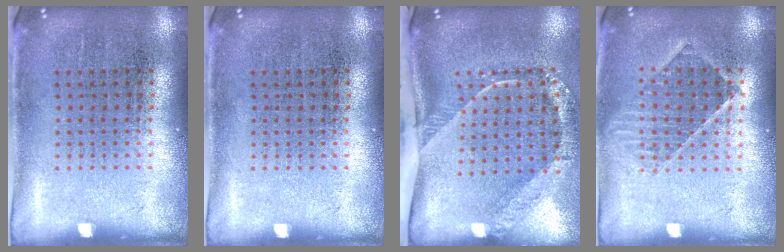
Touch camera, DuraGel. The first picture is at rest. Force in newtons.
{"total": 0.0}
{"total": 2.6, "press": 1.7, "slide": 2.0}
{"total": 1.2, "press": 1.1, "slide": 0.5}